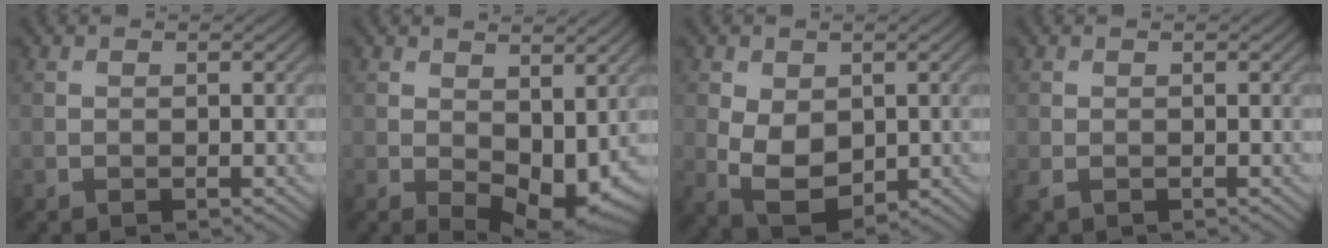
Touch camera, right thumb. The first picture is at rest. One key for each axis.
{"total": 8.8, "fx": 0.4, "fy": 5.2, "fz": 7.1, "tx": -0.116, "ty": -0.020, "tz": 0.018}
{"total": 6.8, "fx": -0.1, "fy": 4.5, "fz": 5.1, "tx": -0.120, "ty": -0.007, "tz": 0.003}
{"total": 1.2, "fx": -0.5, "fy": 0.7, "fz": 0.8, "tx": -0.034, "ty": -0.005, "tz": -0.008}